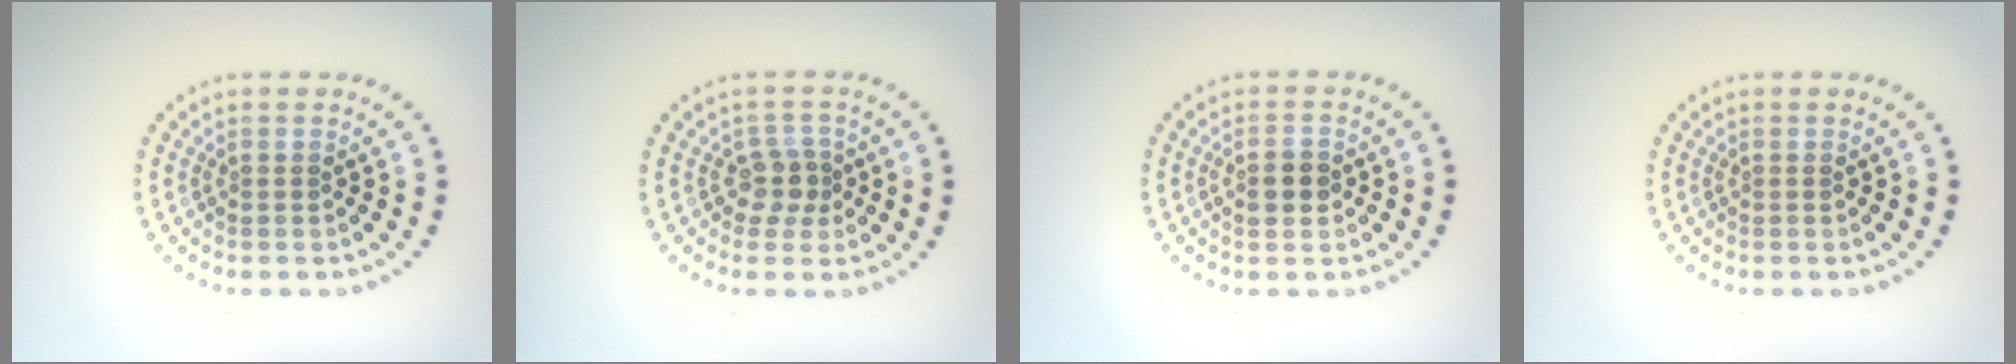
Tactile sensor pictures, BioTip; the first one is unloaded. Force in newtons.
{"total": 2.3, "press": 1.8, "slide": 1.4}
{"total": 2.5, "press": 2.5, "slide": 0.1}
{"total": 0.0}